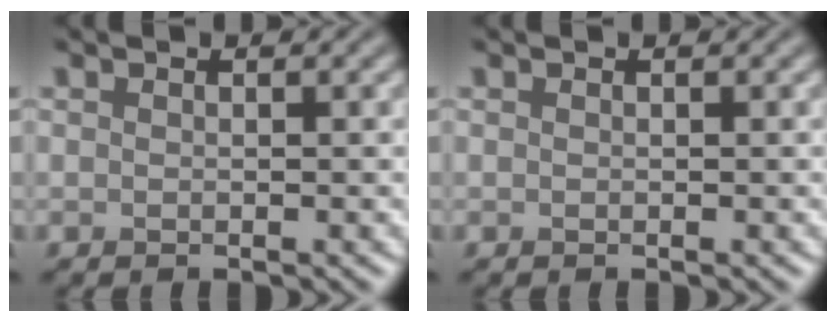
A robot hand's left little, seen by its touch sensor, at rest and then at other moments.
{"total": 0.0}